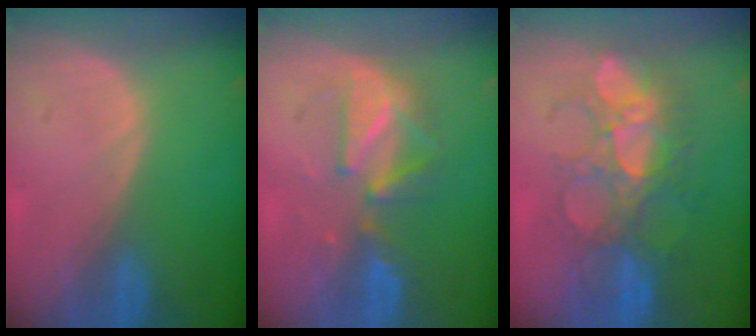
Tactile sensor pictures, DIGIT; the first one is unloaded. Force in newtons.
{"total": 6.2, "press": 6.2, "slide": 0.6}
{"total": 9.1, "press": 9.0, "slide": 1.8}